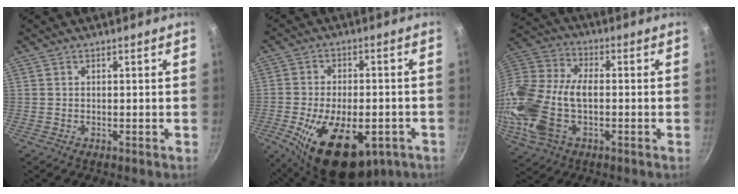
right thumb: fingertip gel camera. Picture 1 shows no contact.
{"total": 18.1, "force": [-6.9, 9.9, 13.5], "torque": [-0.202, 0.011, -0.092]}
{"total": 20.7, "force": [-3.2, 12.5, 16.1], "torque": [-0.353, 0.022, -0.065]}